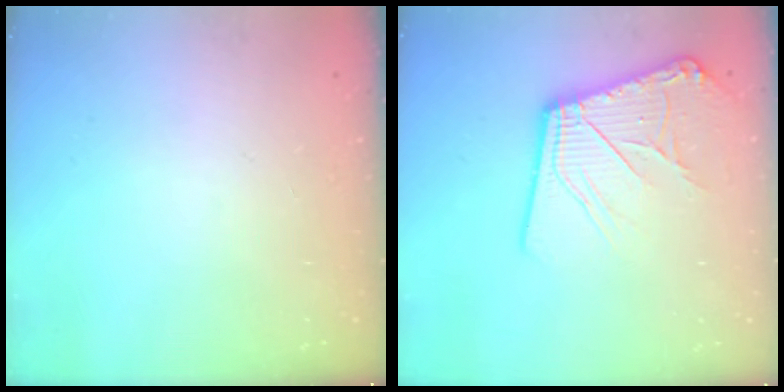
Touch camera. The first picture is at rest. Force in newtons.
{"total": 13.9, "press": 13.8, "slide": 1.8}